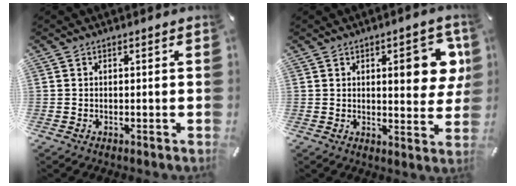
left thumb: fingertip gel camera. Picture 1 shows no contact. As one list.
[{"total": 10.8, "force": [3.4, 4.4, 9.3], "torque": [-0.114, -0.012, 0.048]}]